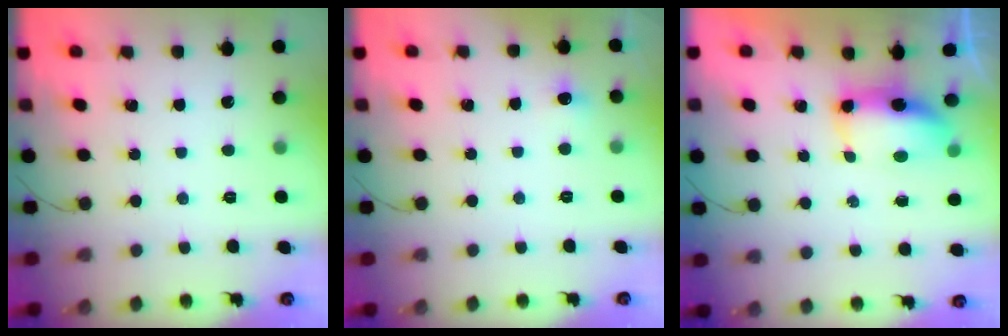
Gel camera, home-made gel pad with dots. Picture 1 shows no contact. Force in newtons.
{"total": 4.0, "press": 3.6, "slide": 1.7}
{"total": 14.5, "press": 9.5, "slide": 10.9}